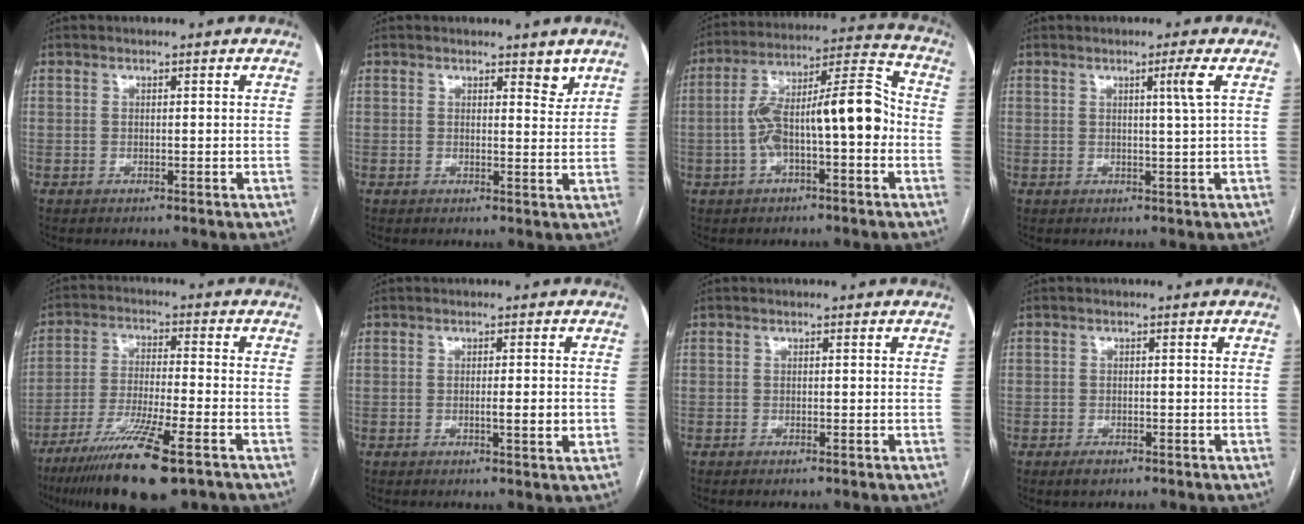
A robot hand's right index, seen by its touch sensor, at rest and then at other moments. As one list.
[{"total": 2.4, "force": [1.9, 0.9, 1.3], "torque": [-0.013, -0.012, 0.025]}, {"total": 14.2, "force": [-2.0, 3.4, 13.6], "torque": [-0.236, 0.046, -0.030]}, {"total": 2.4, "force": [0.8, -1.1, 2.0], "torque": [-0.036, -0.010, 0.018]}, {"total": 15.0, "force": [-9.6, 1.5, 11.4], "torque": [-0.205, -0.041, -0.166]}, {"total": 3.0, "force": [-0.5, 0.1, 3.0], "torque": [-0.047, -0.004, -0.007]}, {"total": 0.7, "force": [-0.6, 0.0, 0.4], "torque": [-0.008, -0.002, -0.008]}, {"total": 1.8, "force": [-1.2, 1.0, 0.8], "torque": [-0.015, 0.001, -0.014]}]